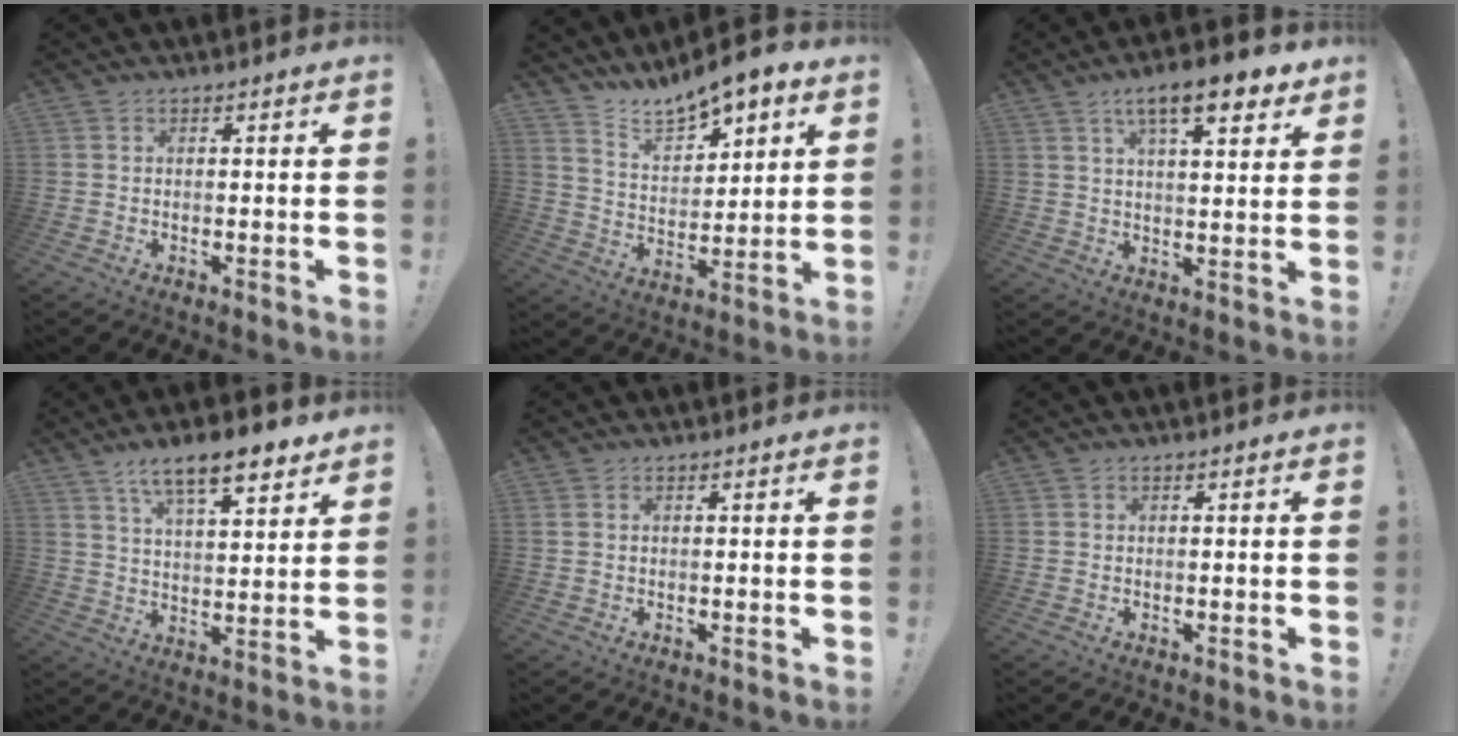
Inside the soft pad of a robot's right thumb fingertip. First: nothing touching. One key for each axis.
{"total": 10.9, "fx": 9.7, "fy": 3.7, "fz": 3.5, "tx": -0.068, "ty": -0.080, "tz": 0.174}
{"total": 12.1, "fx": 6.8, "fy": 3.5, "fz": 9.3, "tx": -0.142, "ty": -0.025, "tz": 0.110}
{"total": 12.1, "fx": 8.1, "fy": 3.6, "fz": 8.2, "tx": -0.129, "ty": -0.043, "tz": 0.137}
{"total": 0.6, "fx": 0.3, "fy": 0.3, "fz": 0.3, "tx": -0.011, "ty": 0.003, "tz": 0.007}
{"total": 0.0}